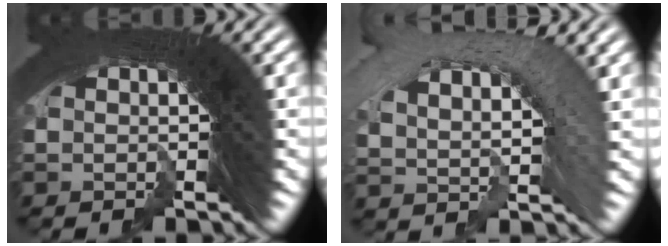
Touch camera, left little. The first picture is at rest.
{"total": 5.3, "force": [-1.2, 4.6, 2.4], "torque": [-0.036, 0.012, -0.032]}